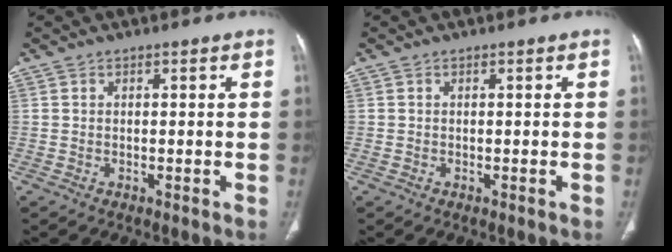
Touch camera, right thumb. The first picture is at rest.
{"total": 0.0}